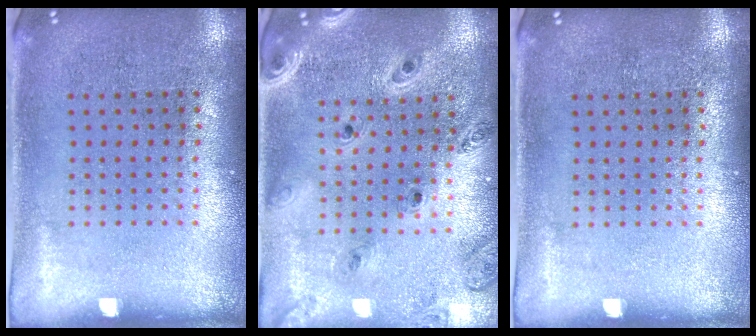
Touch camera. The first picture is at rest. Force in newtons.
{"total": 1.4, "press": 1.3, "slide": 0.2}
{"total": 0.0}